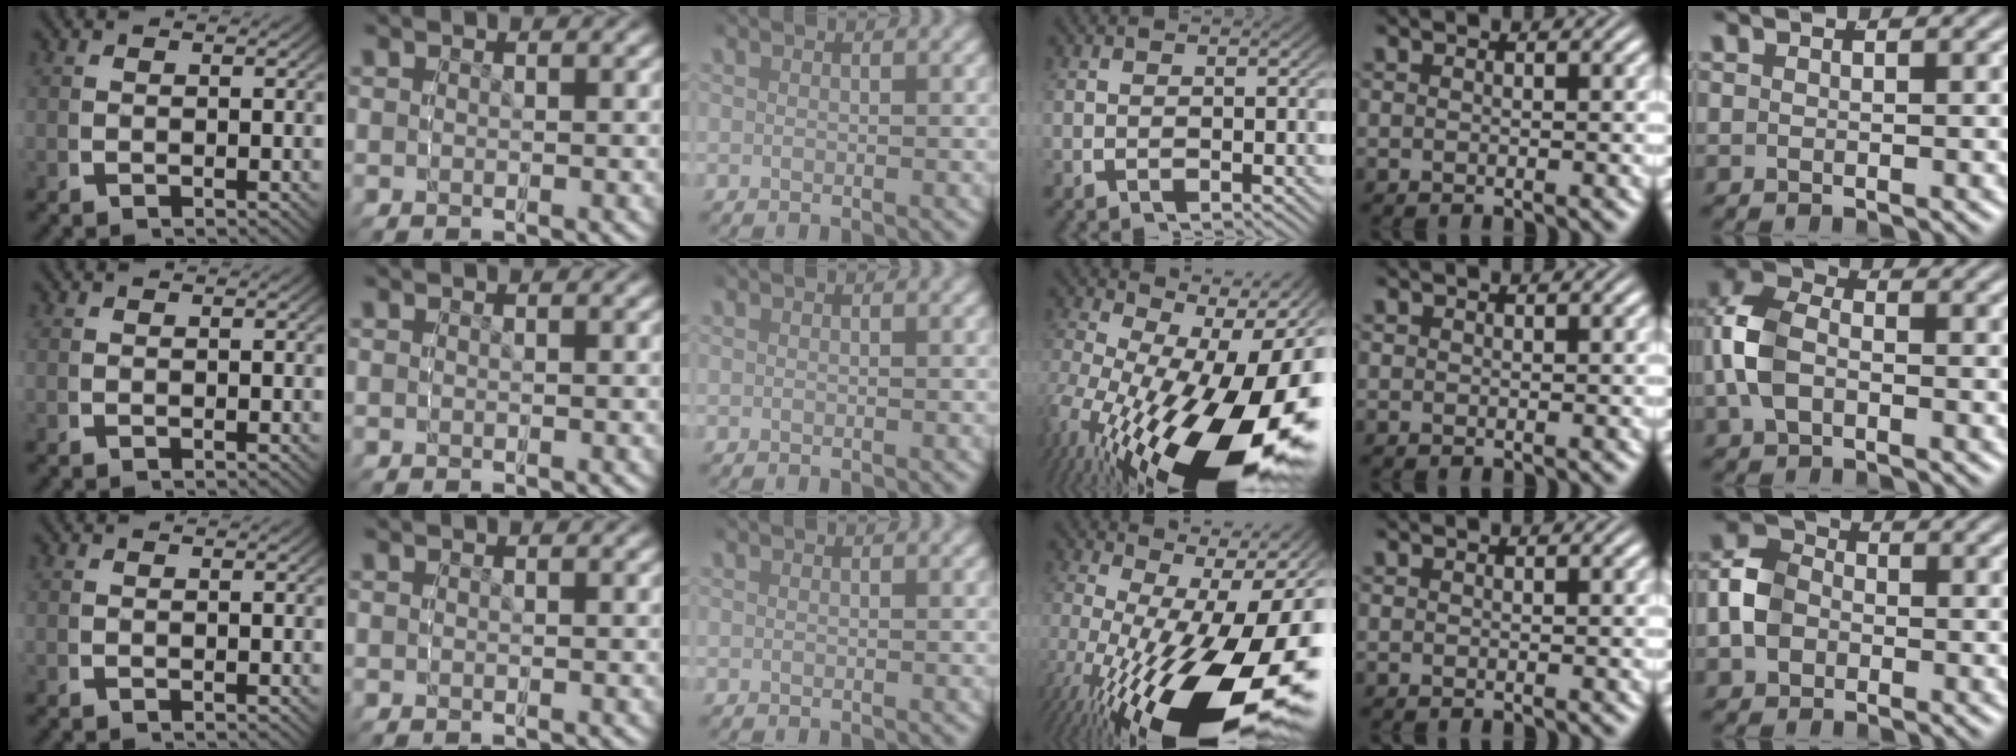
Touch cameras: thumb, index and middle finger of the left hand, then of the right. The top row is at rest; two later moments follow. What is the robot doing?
{"motion": "grasp_and_lifting", "object": "button"}